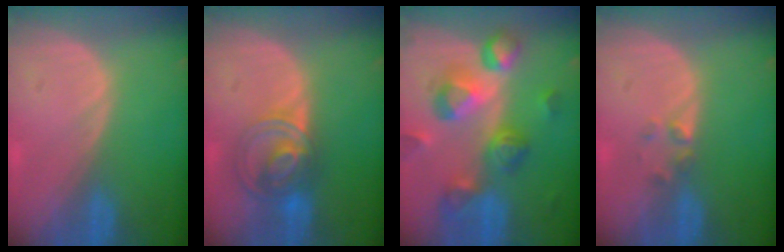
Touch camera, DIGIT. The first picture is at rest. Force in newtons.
{"total": 7.2, "press": 6.3, "slide": 3.5}
{"total": 10.6, "press": 9.5, "slide": 4.7}
{"total": 1.6, "press": 1.4, "slide": 0.9}